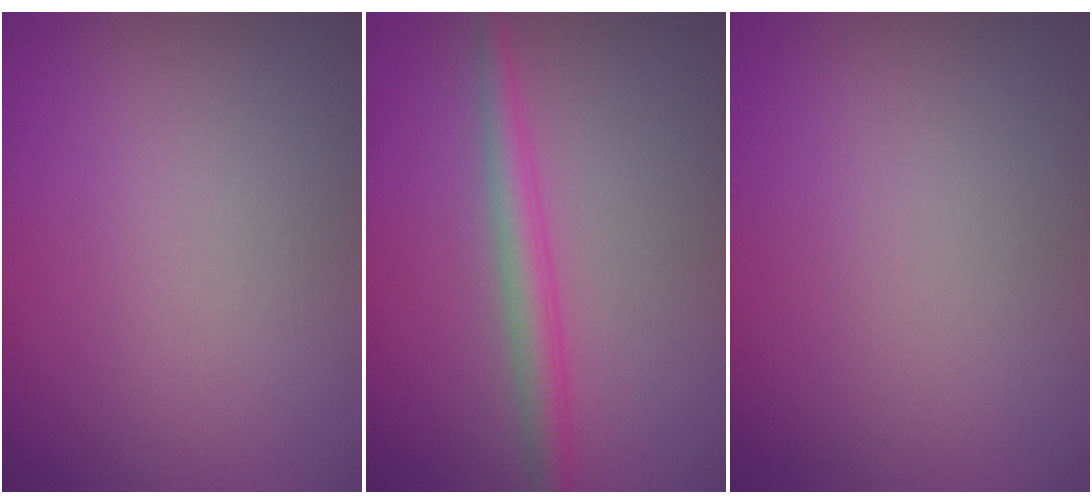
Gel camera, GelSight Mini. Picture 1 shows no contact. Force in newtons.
{"total": 2.5, "press": 2.5, "slide": 0.1}
{"total": 0.0}